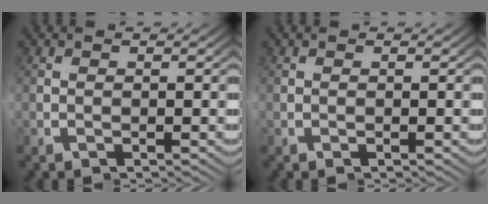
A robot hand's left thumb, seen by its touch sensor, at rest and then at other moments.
{"total": 0.0}